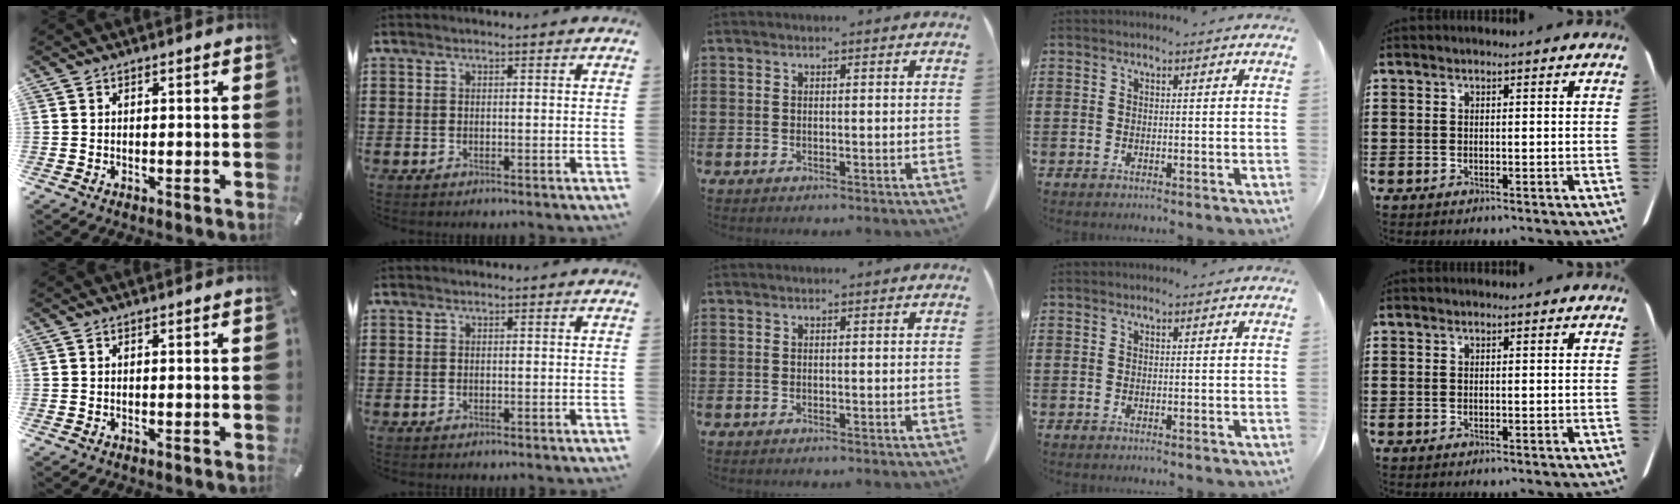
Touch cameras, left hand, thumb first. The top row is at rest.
{}